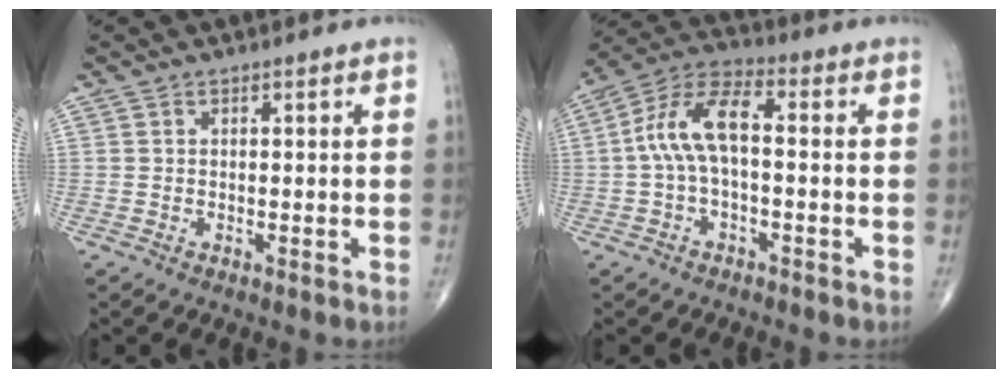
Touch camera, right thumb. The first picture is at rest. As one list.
[{"total": 10.3, "force": [-0.2, 4.8, 9.1], "torque": [-0.183, 0.040, -0.012]}]